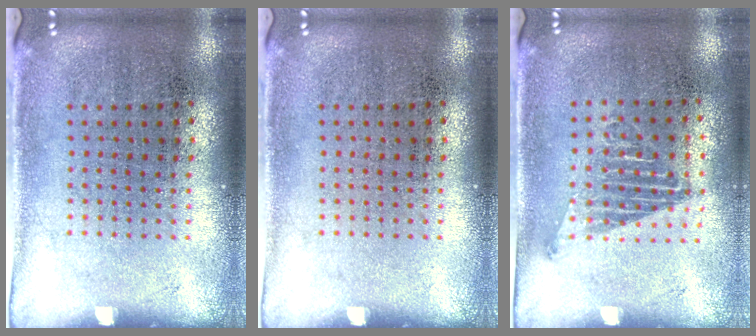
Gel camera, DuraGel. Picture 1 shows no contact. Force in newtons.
{"total": 0.0}
{"total": 1.2, "press": 1.0, "slide": 0.6}